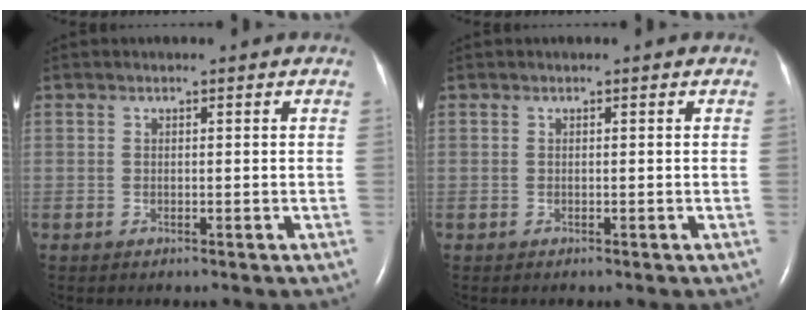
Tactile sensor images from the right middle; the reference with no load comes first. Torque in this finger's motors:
{"motor_torque": [-0.01, 0.02, 0.00, 0.00]}